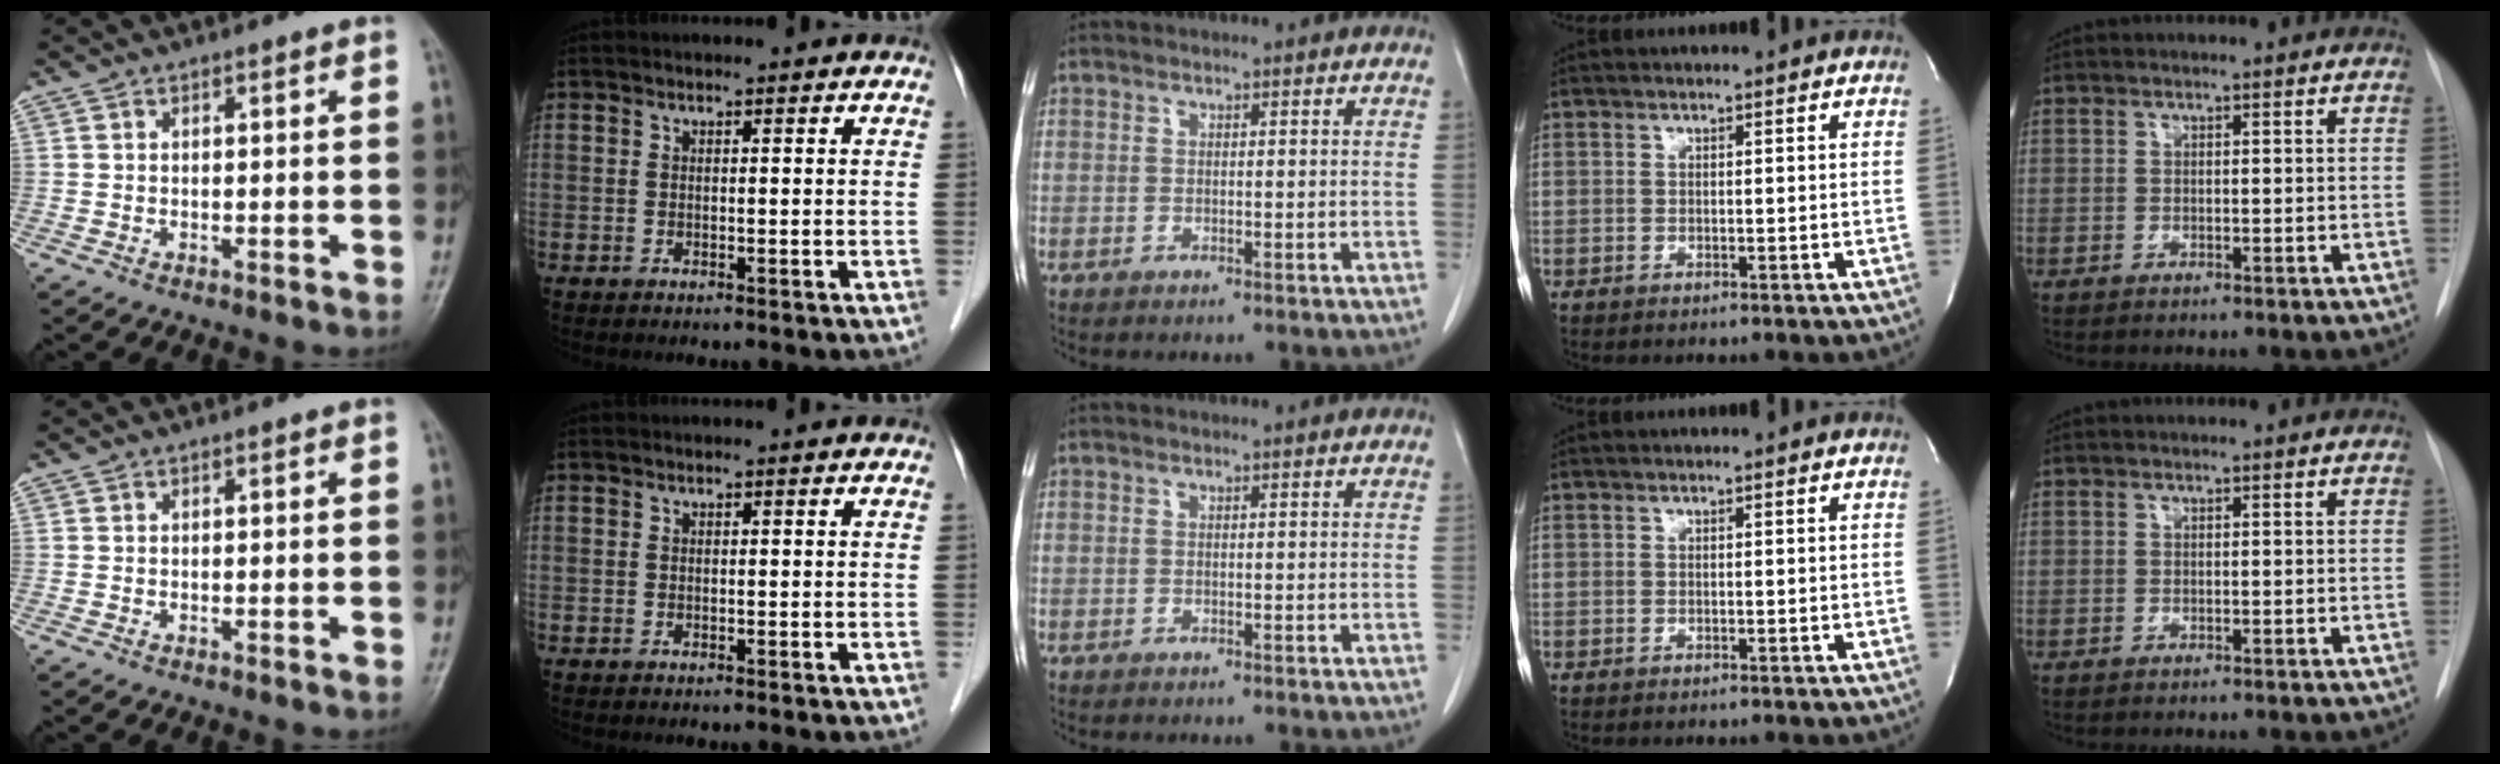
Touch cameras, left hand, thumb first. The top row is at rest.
{}